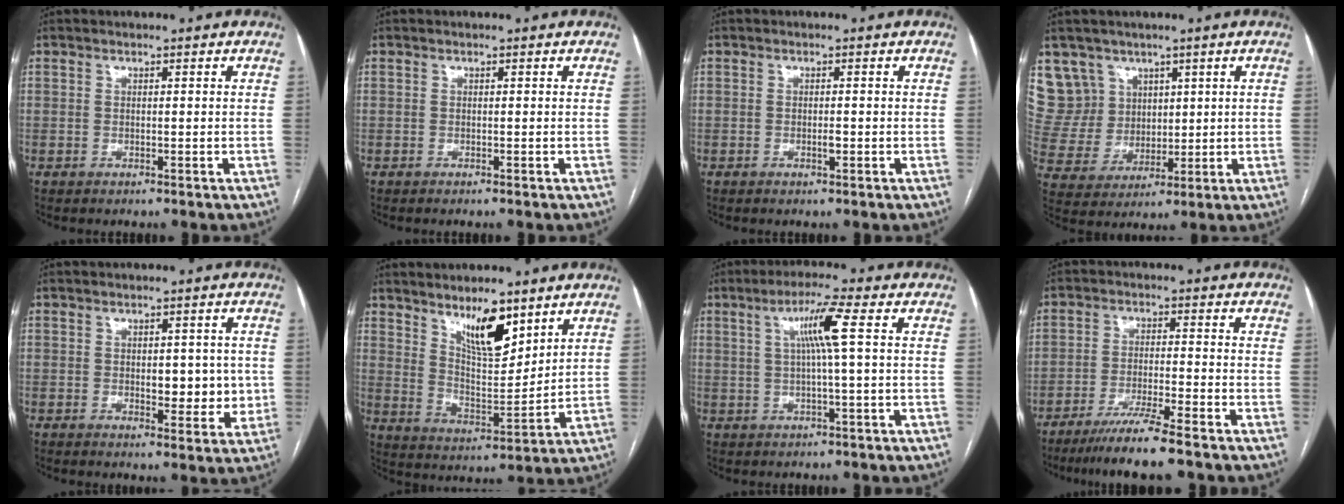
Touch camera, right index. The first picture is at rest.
{"total": 0.0}
{"total": 0.9, "force": [-0.2, 0.2, 0.9], "torque": [-0.017, -0.001, -0.003]}
{"total": 9.5, "force": [5.8, 7.5, 0.2], "torque": [-0.013, 0.032, 0.129]}
{"total": 6.2, "force": [0.0, 3.3, 5.3], "torque": [-0.056, 0.003, 0.008]}
{"total": 10.0, "force": [6.6, 2.8, 6.9], "torque": [-0.122, -0.007, 0.125]}
{"total": 6.5, "force": [1.4, -0.8, 6.3], "torque": [-0.114, 0.008, 0.028]}
{"total": 8.0, "force": [-6.3, -0.8, 4.8], "torque": [-0.078, -0.023, -0.111]}